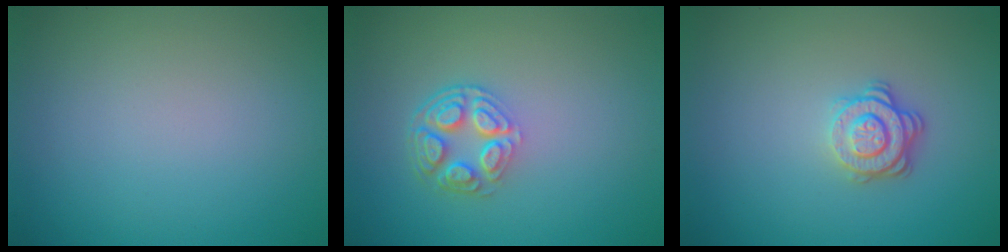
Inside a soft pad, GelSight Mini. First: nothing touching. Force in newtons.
{"total": 4.1, "press": 3.1, "slide": 2.7}
{"total": 3.0, "press": 2.6, "slide": 1.5}